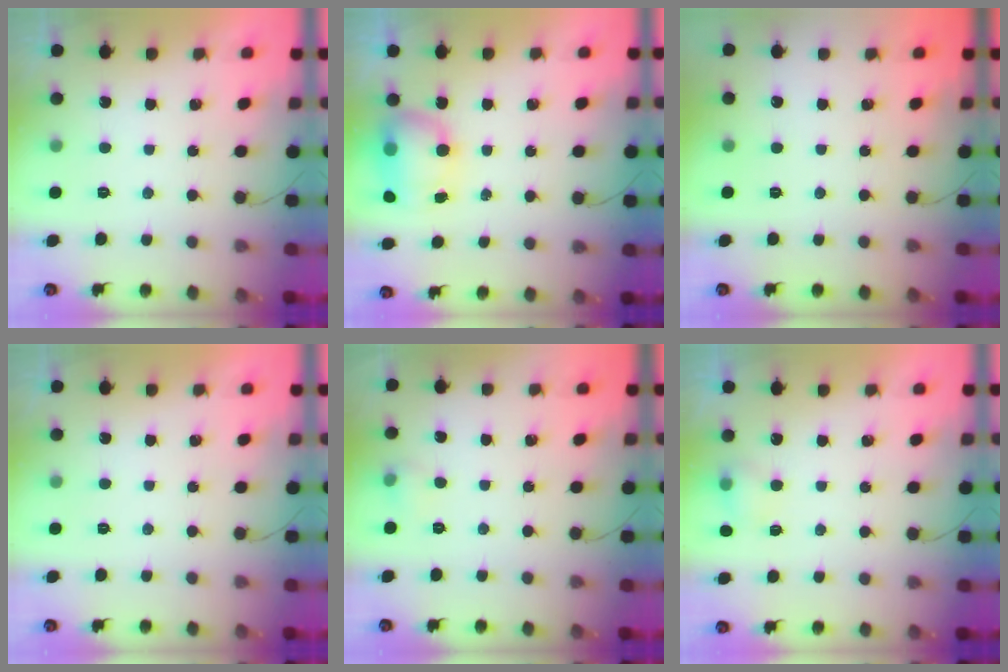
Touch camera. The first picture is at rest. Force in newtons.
{"total": 9.1, "press": 8.1, "slide": 4.2}
{"total": 0.0}
{"total": 0.0}
{"total": 4.0, "press": 3.7, "slide": 1.4}
{"total": 4.7, "press": 4.5, "slide": 1.4}